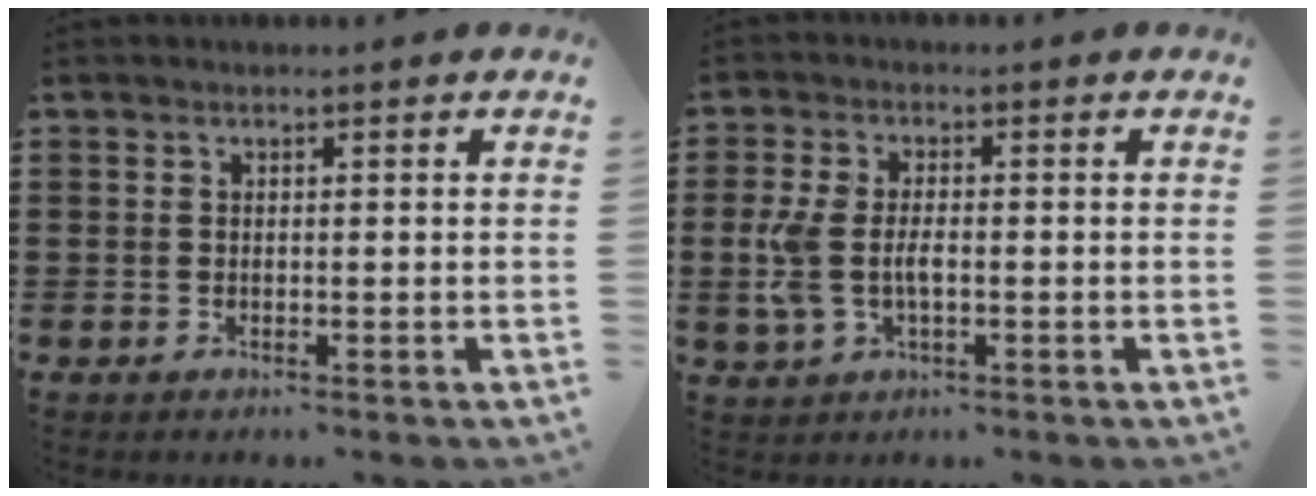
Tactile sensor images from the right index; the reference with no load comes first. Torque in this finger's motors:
{"motor_torque": [1.71, -0.42, 0.27, 0.11]}